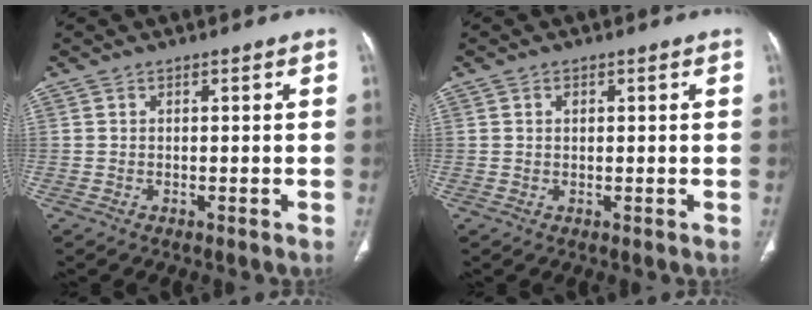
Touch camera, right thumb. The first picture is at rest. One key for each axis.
{"total": 1.0, "fx": 0.3, "fy": 0.7, "fz": 0.6, "tx": -0.006, "ty": 0.000, "tz": 0.006}